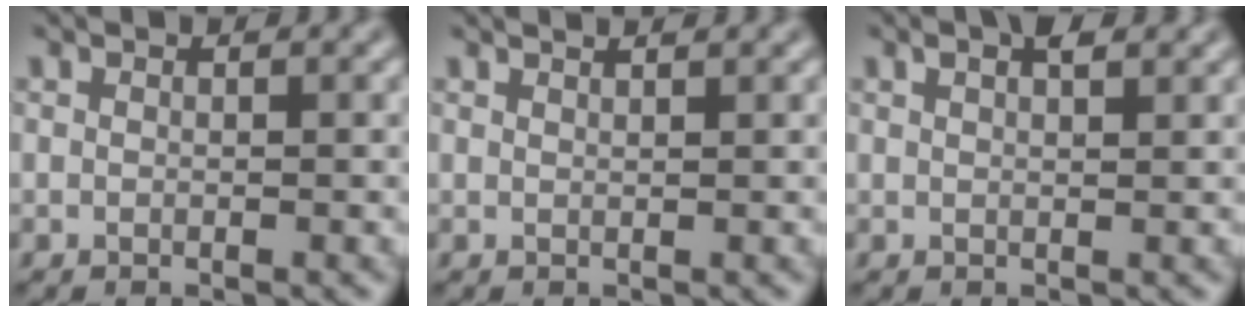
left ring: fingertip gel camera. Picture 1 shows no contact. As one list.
[{"total": 1.7, "force": [1.4, 0.6, 0.8], "torque": [0.002, 0.010, -0.002]}, {"total": 2.5, "force": [1.5, 1.0, 1.8], "torque": [-0.018, 0.008, 0.015]}]